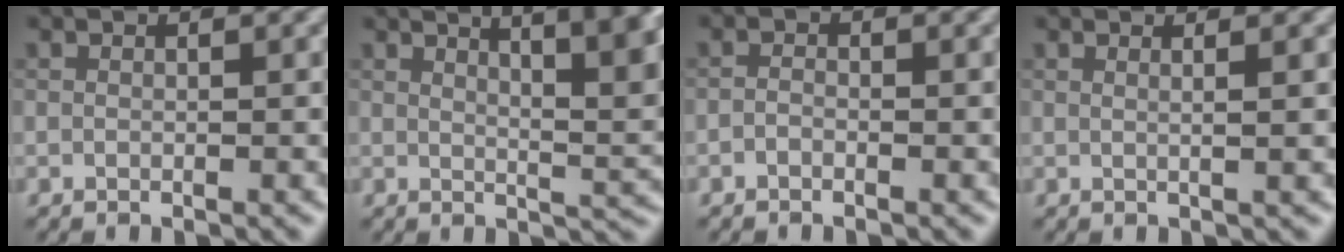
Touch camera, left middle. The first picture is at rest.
{"total": 8.9, "force": [4.6, 2.7, 7.1], "torque": [-0.055, 0.033, 0.054]}
{"total": 1.0, "force": [-1.0, 0.0, 0.1], "torque": [-0.005, 0.001, -0.013]}
{"total": 2.3, "force": [0.6, 1.0, 2.0], "torque": [-0.018, 0.011, -0.016]}